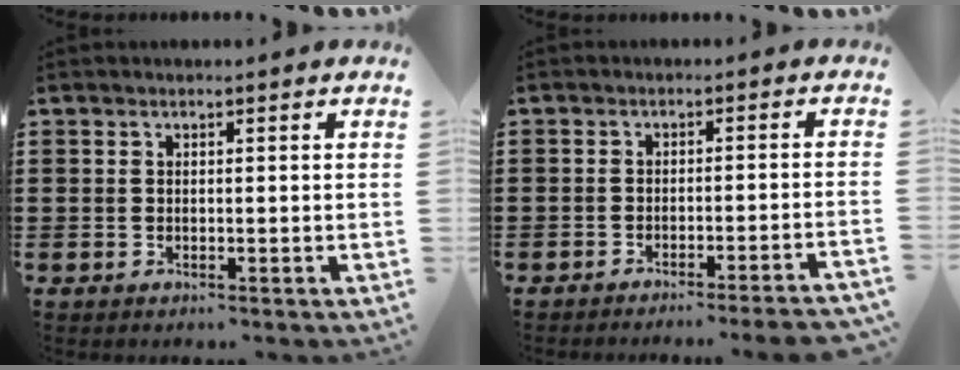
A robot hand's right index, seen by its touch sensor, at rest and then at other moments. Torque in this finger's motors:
{"motor_torque": [1.05, -0.88, -0.23, -0.10]}